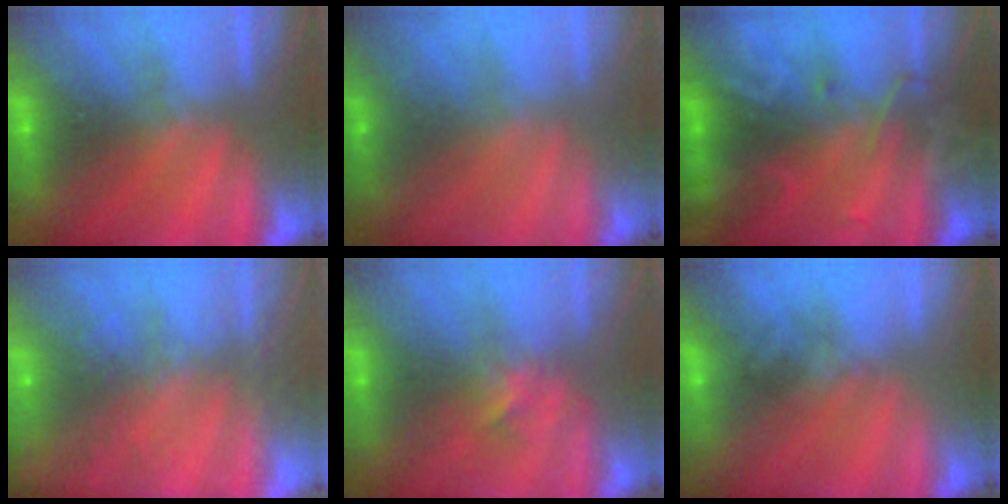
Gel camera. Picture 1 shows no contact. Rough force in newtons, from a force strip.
{"total": 1.1}
{"total": 2.7}
{"total": 6.8}
{"total": 2.9}
{"total": 1.5}